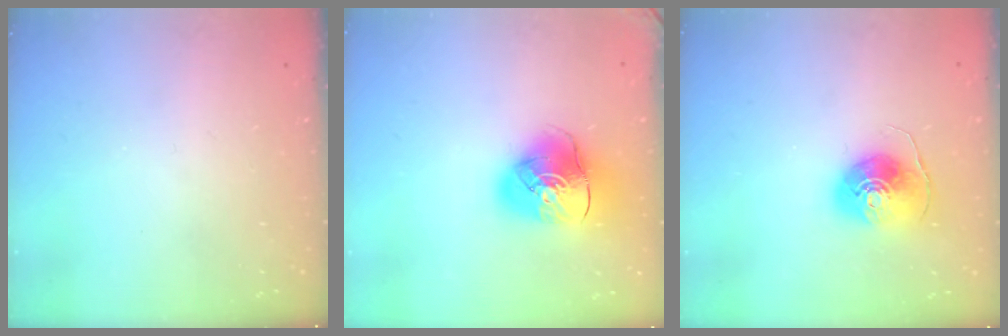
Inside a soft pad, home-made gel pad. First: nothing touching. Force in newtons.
{"total": 12.8, "press": 12.7, "slide": 2.0}
{"total": 8.8, "press": 8.8, "slide": 0.6}